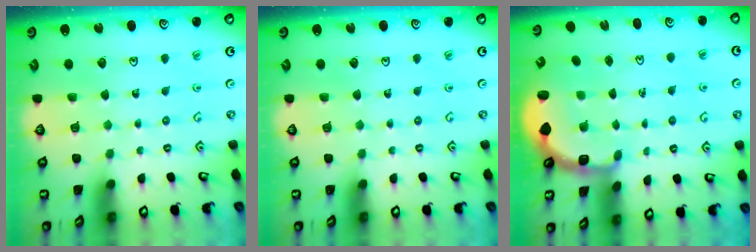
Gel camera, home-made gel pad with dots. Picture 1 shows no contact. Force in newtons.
{"total": 0.0}
{"total": 2.8, "press": 2.0, "slide": 2.0}